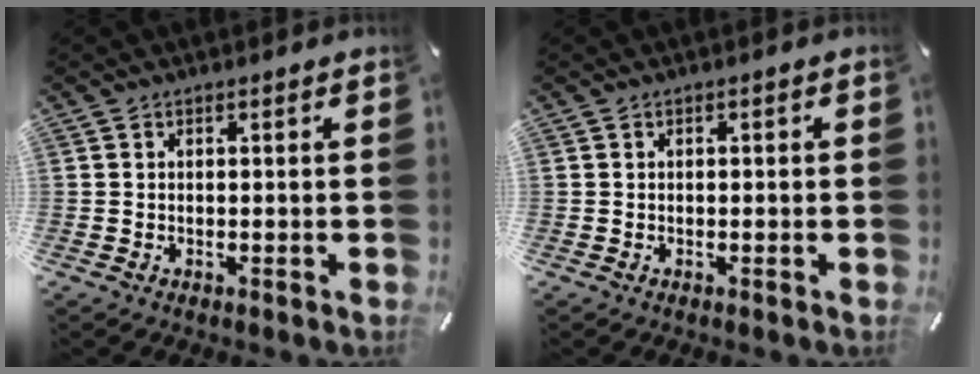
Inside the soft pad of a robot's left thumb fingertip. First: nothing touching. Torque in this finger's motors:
{"motor_torque": [-0.21, -0.54, 0.00, 0.12, -0.01]}